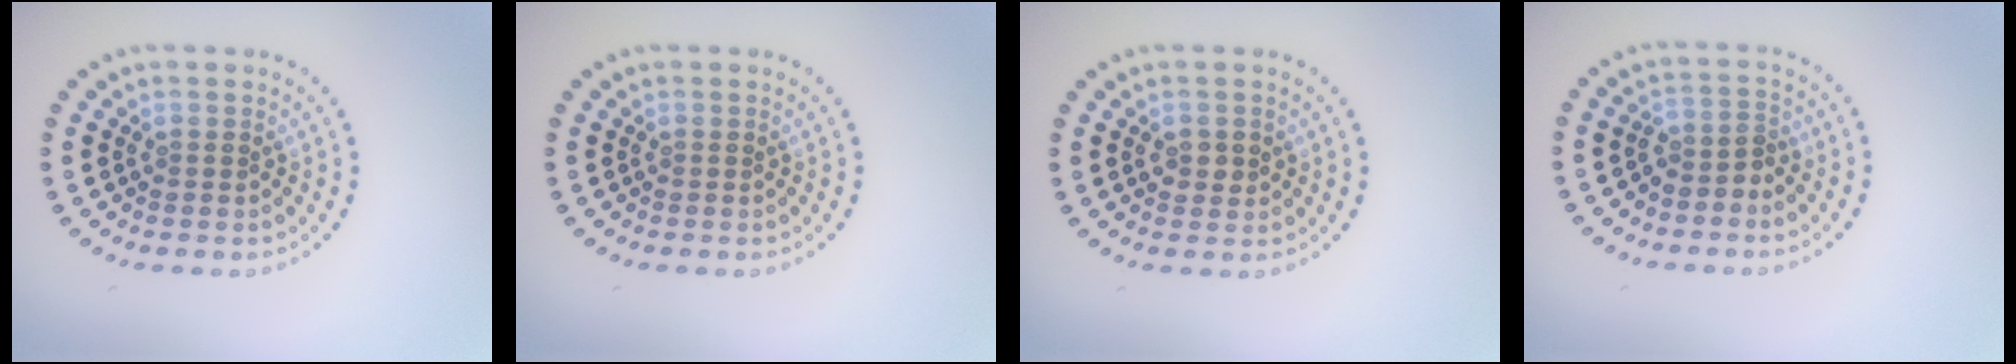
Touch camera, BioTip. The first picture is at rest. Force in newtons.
{"total": 0.0}
{"total": 1.6, "press": 1.6, "slide": 0.2}
{"total": 2.0, "press": 1.6, "slide": 1.2}